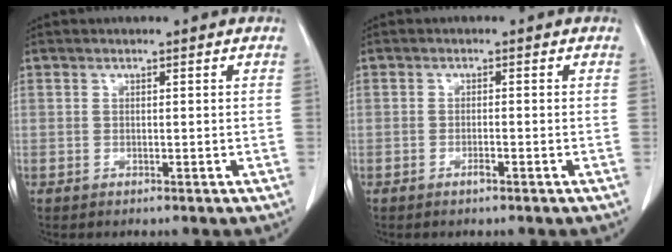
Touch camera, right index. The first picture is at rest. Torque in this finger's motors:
{"motor_torque": [-0.07, 0.05, 0.00, 0.00]}